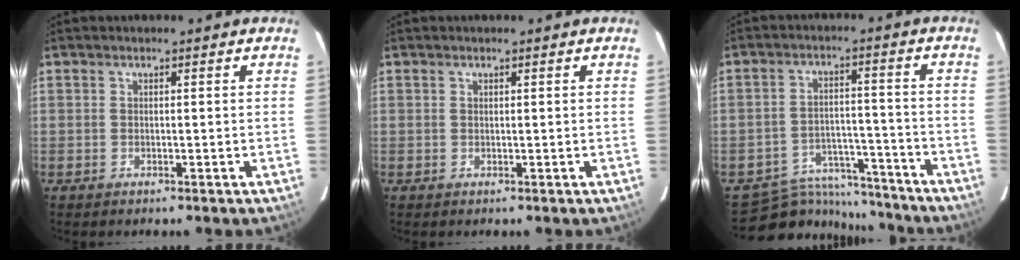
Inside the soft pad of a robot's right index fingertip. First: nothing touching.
{"total": 0.0}
{"total": 12.2, "force": [-11.1, 5.0, 1.3], "torque": [-0.039, 0.030, -0.154]}